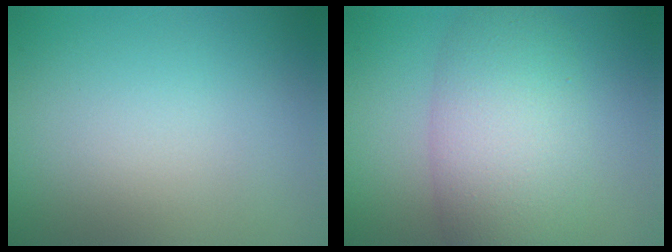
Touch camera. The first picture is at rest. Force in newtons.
{"total": 7.8, "press": 7.8, "slide": 0.3}